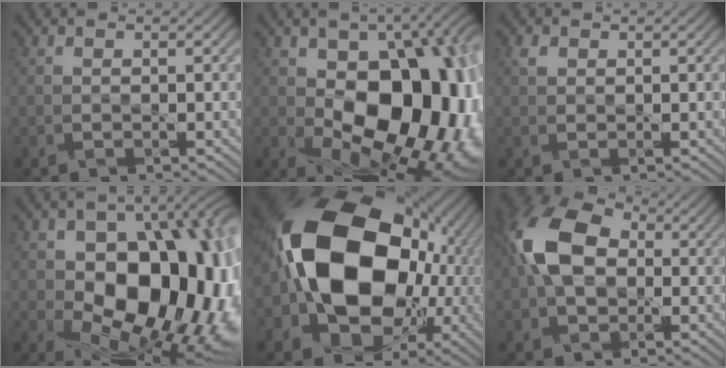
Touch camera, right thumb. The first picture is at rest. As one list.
[{"total": 18.1, "force": [-0.4, 11.3, 14.2], "torque": [-0.186, -0.034, 0.019]}, {"total": 0.9, "force": [0.7, 0.5, 0.1], "torque": [-0.004, 0.003, 0.011]}, {"total": 18.0, "force": [-0.7, 12.1, 13.3], "torque": [-0.163, -0.022, 0.011]}, {"total": 21.3, "force": [1.5, 15.7, 14.4], "torque": [-0.322, -0.022, 0.037]}, {"total": 11.1, "force": [0.6, 7.5, 8.2], "torque": [-0.196, 0.024, -0.007]}]